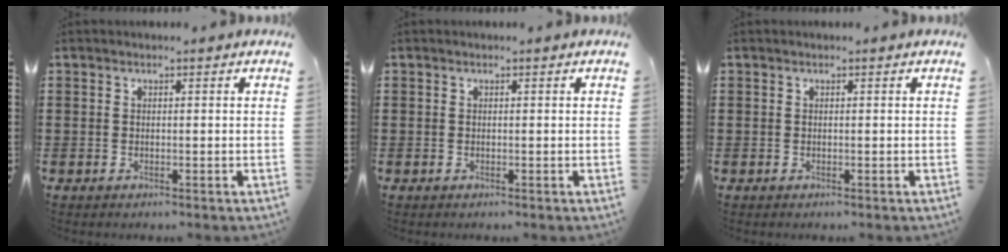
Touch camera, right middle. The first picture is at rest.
{"total": 0.0}
{"total": 0.0}